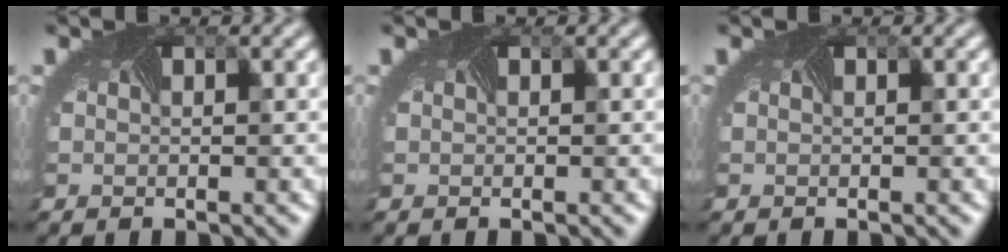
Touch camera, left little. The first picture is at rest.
{"total": 0.0}
{"total": 0.0}